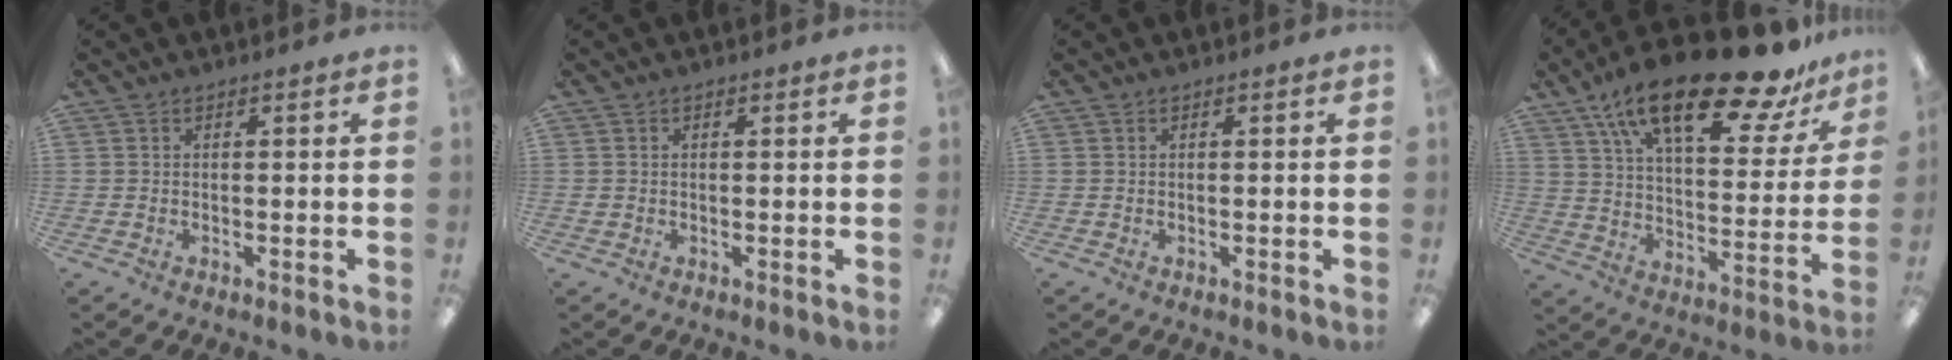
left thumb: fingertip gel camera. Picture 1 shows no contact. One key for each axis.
{"total": 0.6, "fx": 0.0, "fy": 0.6, "fz": 0.1, "tx": -0.001, "ty": 0.005, "tz": -0.001}
{"total": 0.0}
{"total": 24.2, "fx": 16.7, "fy": 8.4, "fz": 15.5, "tx": -0.252, "ty": -0.099, "tz": 0.278}